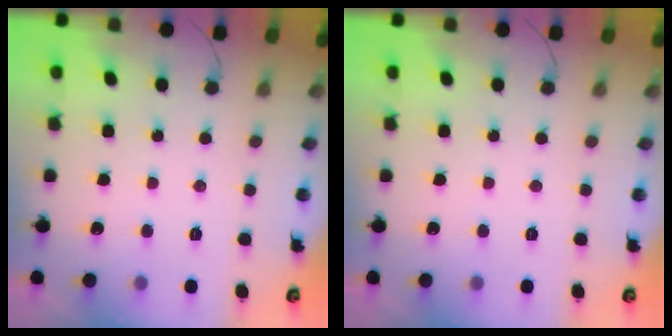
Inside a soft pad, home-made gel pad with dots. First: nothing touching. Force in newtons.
{"total": 0.0}